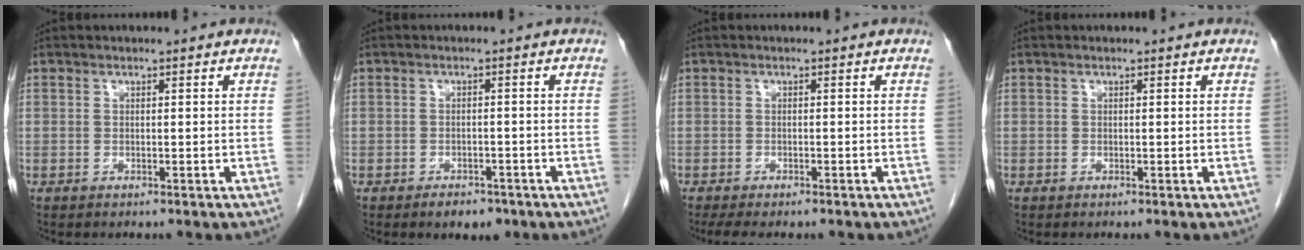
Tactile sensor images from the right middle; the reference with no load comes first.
{"total": 3.0, "force": [-2.1, 1.6, 1.4], "torque": [-0.020, 0.002, -0.021]}
{"total": 6.3, "force": [-5.1, 1.7, 3.2], "torque": [-0.040, -0.009, -0.072]}
{"total": 0.0}